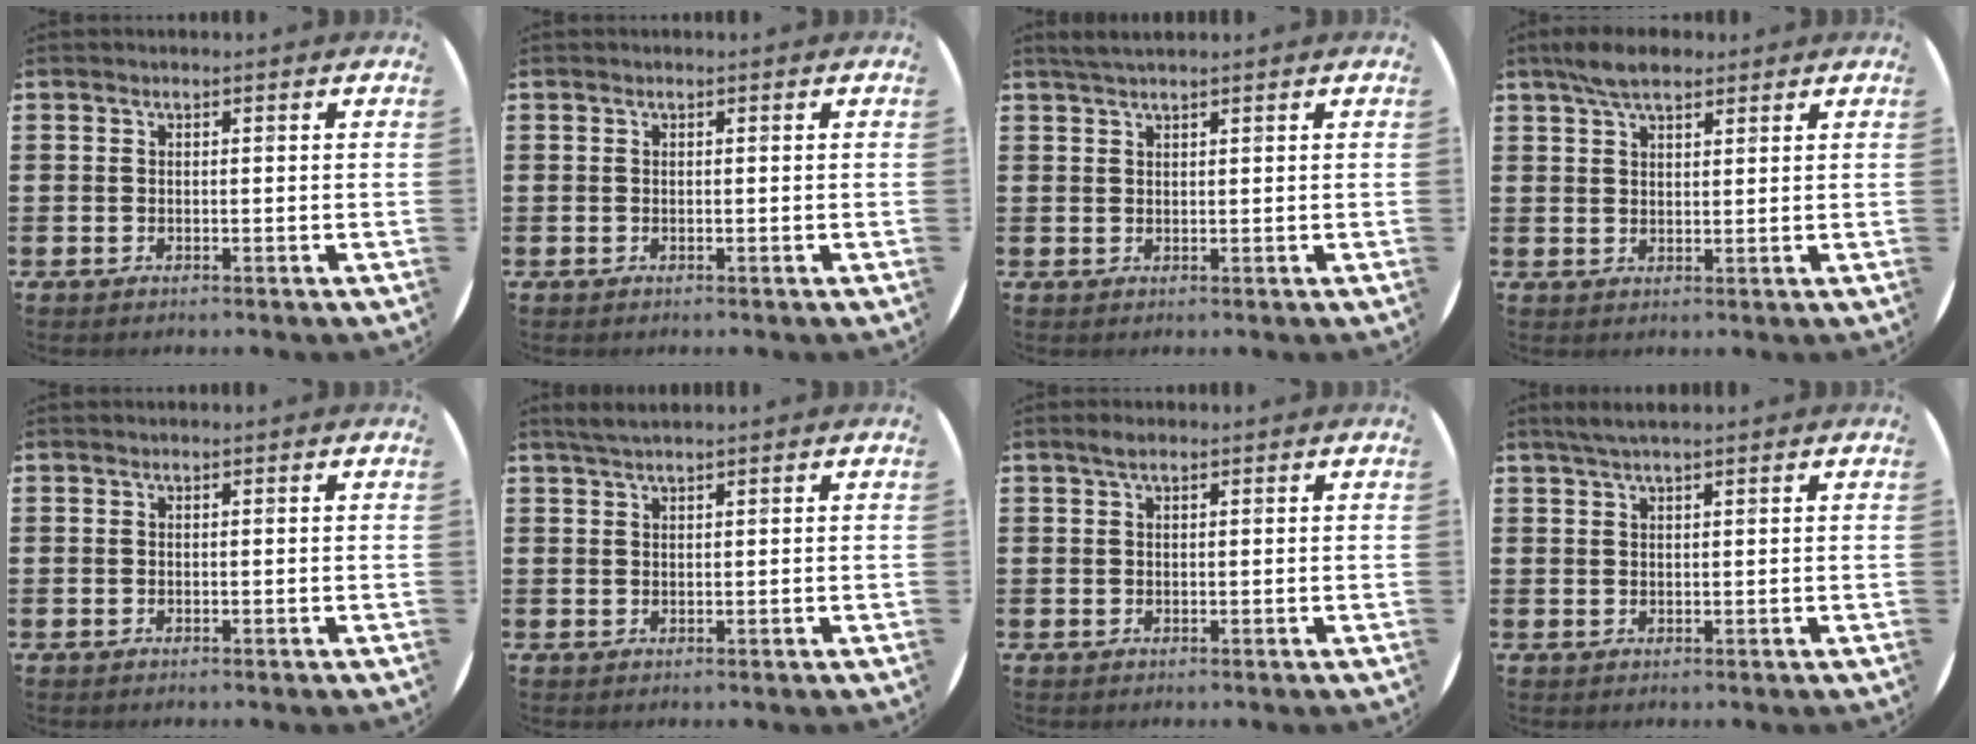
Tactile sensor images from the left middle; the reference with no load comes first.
{"total": 0.0}
{"total": 1.7, "force": [1.5, 0.0, 0.8], "torque": [-0.016, 0.002, 0.028]}
{"total": 4.9, "force": [3.8, 1.6, 2.6], "torque": [-0.058, 0.002, 0.070]}
{"total": 0.0}
{"total": 1.6, "force": [1.5, -0.1, 0.8], "torque": [-0.015, 0.002, 0.027]}
{"total": 1.2, "force": [0.8, 0.4, 0.8], "torque": [-0.016, 0.005, 0.012]}
{"total": 2.0, "force": [1.6, 0.0, 1.2], "torque": [-0.023, 0.004, 0.028]}